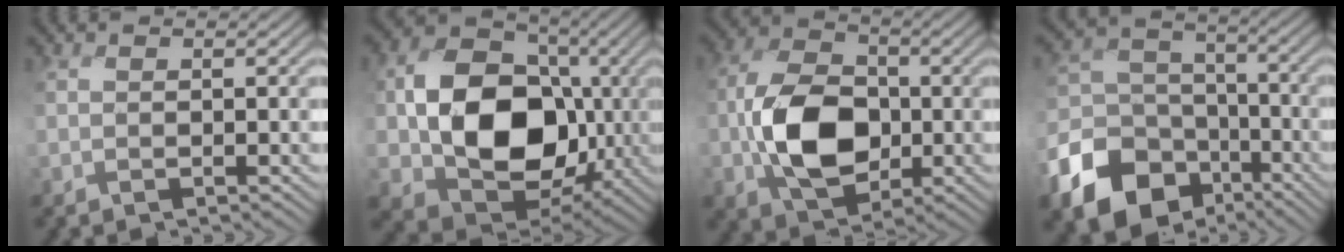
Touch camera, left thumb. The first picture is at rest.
{"total": 14.1, "force": [-1.2, 11.3, 8.5], "torque": [-0.149, -0.028, -0.023]}
{"total": 10.1, "force": [-2.1, 7.0, 6.9], "torque": [-0.147, -0.002, -0.048]}
{"total": 18.1, "force": [-10.5, 13.4, 6.2], "torque": [-0.177, -0.064, -0.184]}